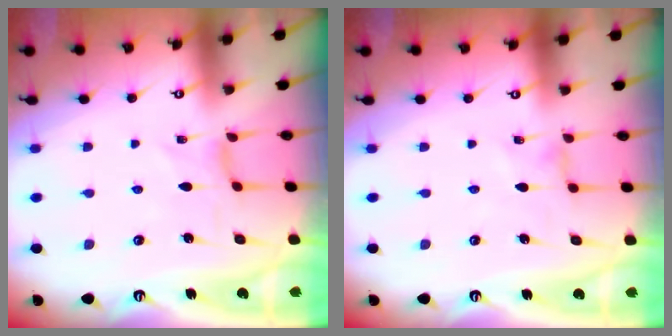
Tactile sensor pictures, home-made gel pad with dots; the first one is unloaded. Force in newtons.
{"total": 0.0}